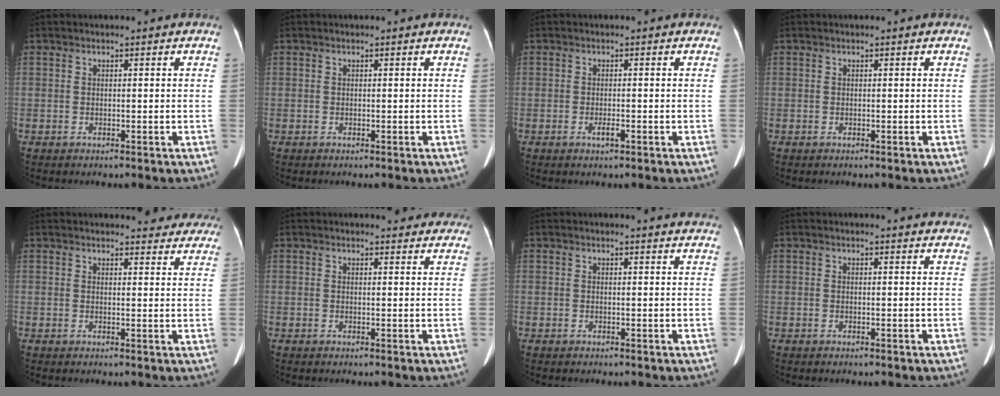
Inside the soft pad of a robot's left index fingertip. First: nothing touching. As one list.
[{"total": 0.0}, {"total": 1.3, "force": [-0.7, 0.3, 1.1], "torque": [-0.021, -0.002, -0.010]}, {"total": 0.0}, {"total": 11.0, "force": [10.4, 2.8, 2.5], "torque": [0.003, -0.010, 0.094]}, {"total": 6.9, "force": [6.3, 1.8, 2.0], "torque": [-0.009, 0.002, 0.058]}, {"total": 5.0, "force": [4.8, 0.1, 1.2], "torque": [-0.013, -0.003, 0.033]}, {"total": 3.5, "force": [3.4, 0.3, 0.6], "torque": [-0.010, -0.003, 0.022]}]